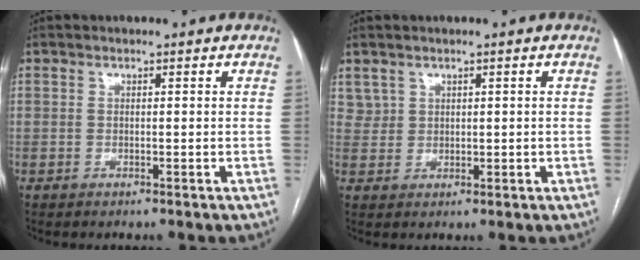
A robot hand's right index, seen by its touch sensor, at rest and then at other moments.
{"total": 2.3, "force": [1.5, 1.8, 0.2], "torque": [0.000, 0.008, 0.032]}